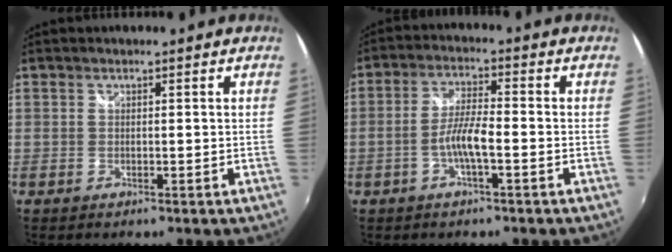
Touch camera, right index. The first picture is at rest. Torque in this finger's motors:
{"motor_torque": [1.49, 0.65, 0.34, 0.04]}